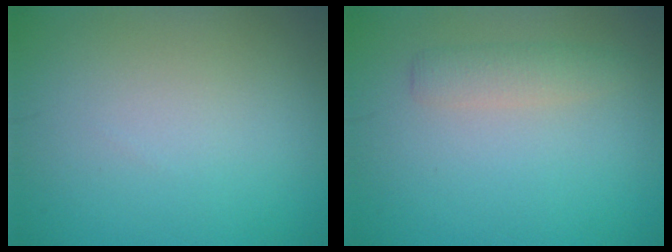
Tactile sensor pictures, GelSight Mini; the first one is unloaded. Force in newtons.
{"total": 2.0, "press": 2.0, "slide": 0.2}